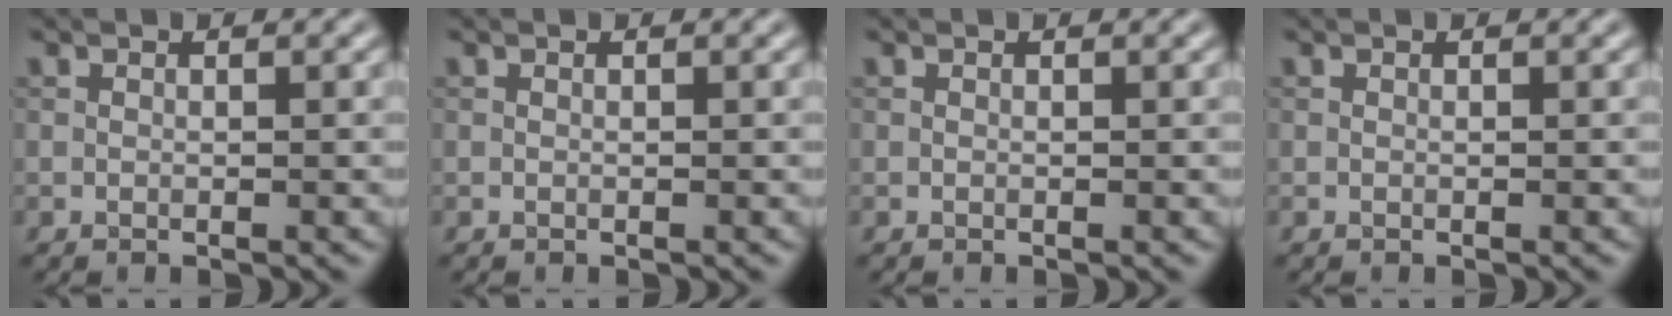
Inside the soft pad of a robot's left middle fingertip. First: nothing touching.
{"total": 0.0}
{"total": 0.0}
{"total": 0.0}